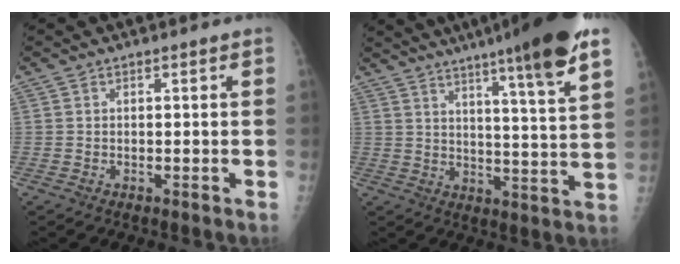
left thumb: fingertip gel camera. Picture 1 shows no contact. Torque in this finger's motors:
{"motor_torque": [2.89, 1.55, 1.59, -1.18, 0.13]}